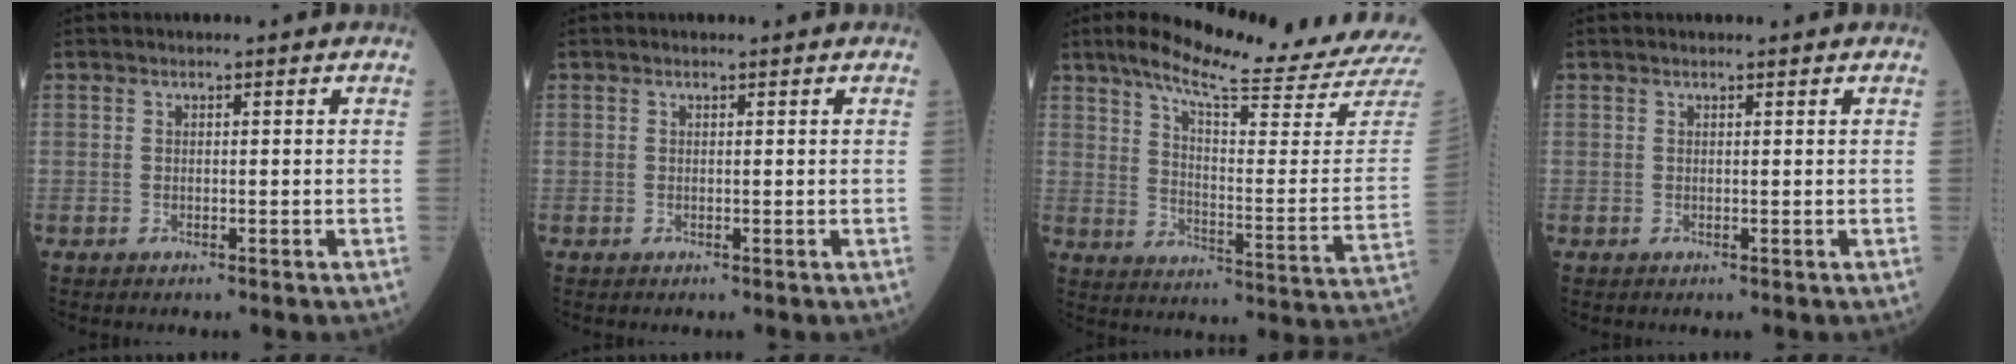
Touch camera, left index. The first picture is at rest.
{"total": 0.5, "force": [0.5, 0.0, 0.1], "torque": [-0.006, 0.000, 0.007]}
{"total": 22.3, "force": [19.7, -1.0, 10.3], "torque": [-0.168, -0.092, 0.258]}
{"total": 1.6, "force": [1.5, 0.1, 0.5], "torque": [-0.009, 0.010, 0.021]}